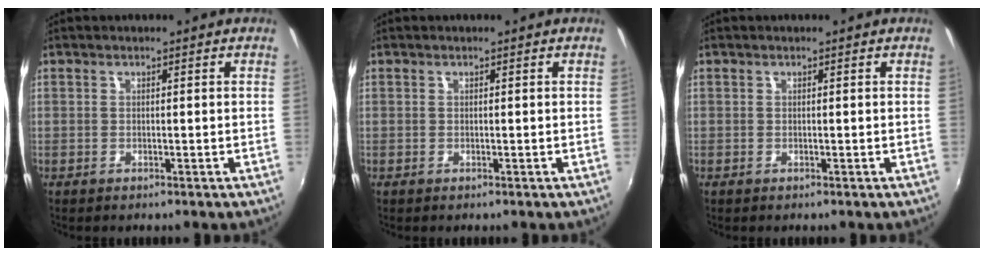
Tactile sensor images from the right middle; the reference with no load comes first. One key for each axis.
{"total": 0.0}
{"total": 0.0}